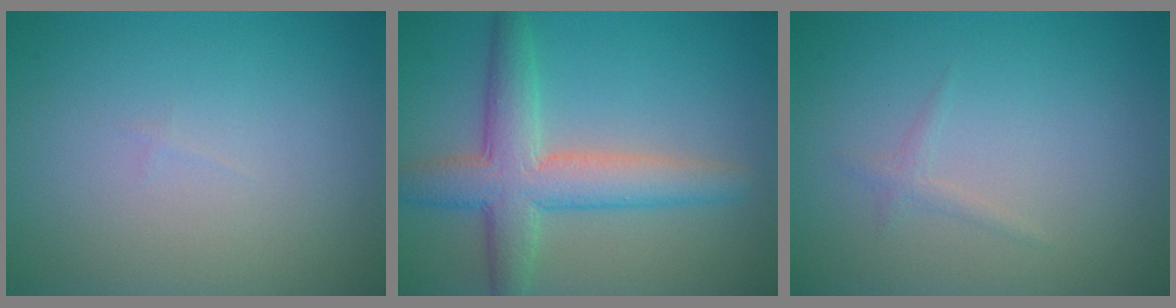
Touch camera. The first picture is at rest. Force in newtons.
{"total": 6.0, "press": 6.0, "slide": 0.4}
{"total": 0.8, "press": 0.8, "slide": 0.1}